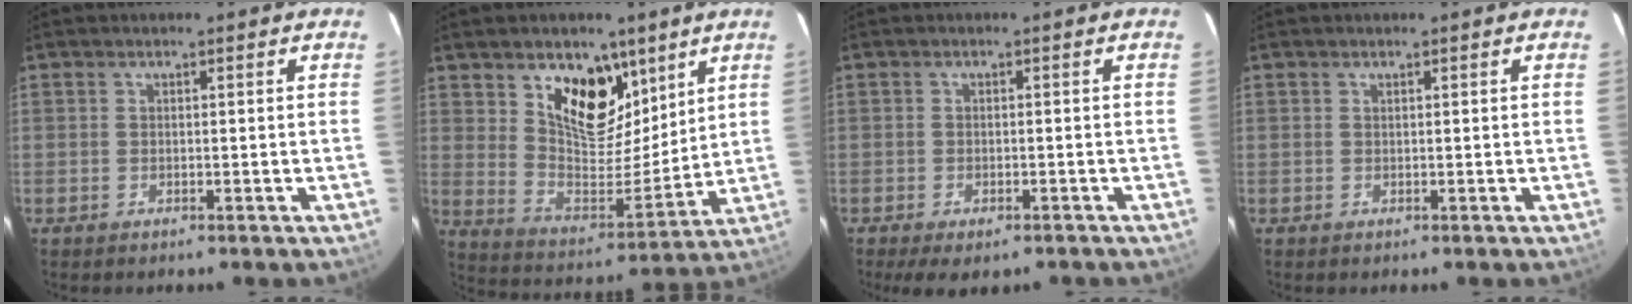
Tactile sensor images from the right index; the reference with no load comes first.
{"total": 15.1, "force": [8.7, 8.3, 9.2], "torque": [-0.148, -0.012, 0.157]}
{"total": 6.5, "force": [-4.6, 2.5, 3.8], "torque": [-0.084, -0.024, -0.068]}
{"total": 0.0}